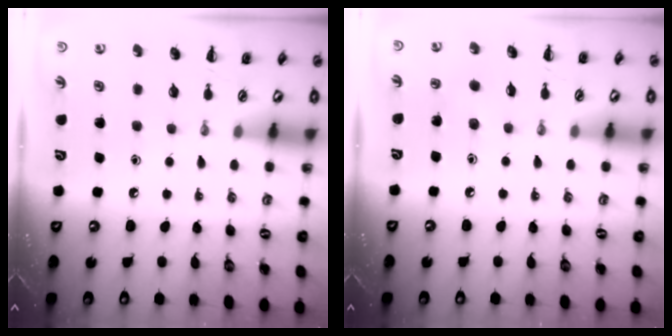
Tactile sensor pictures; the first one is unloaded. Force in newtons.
{"total": 1.8, "press": 1.7, "slide": 0.6}